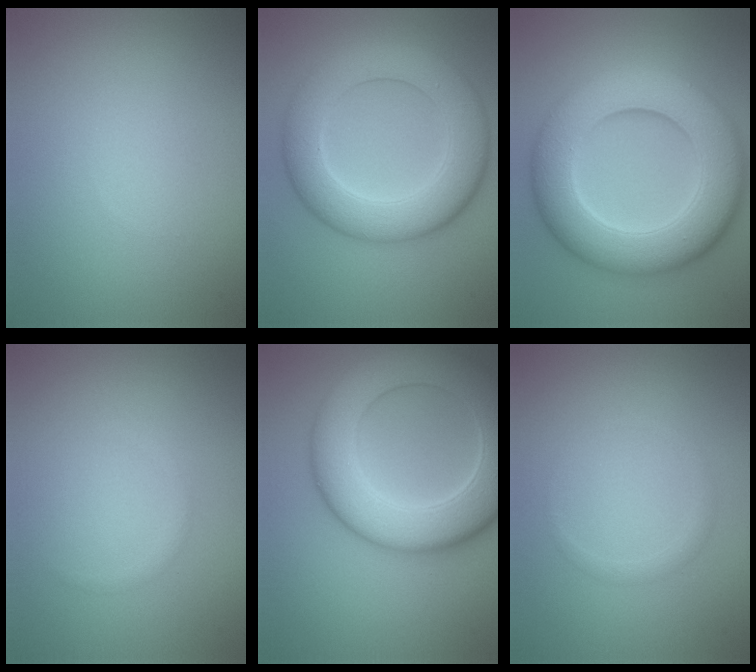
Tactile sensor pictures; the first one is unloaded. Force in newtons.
{"total": 8.4, "press": 8.4, "slide": 0.3}
{"total": 11.6, "press": 11.6, "slide": 0.4}
{"total": 0.6, "press": 0.6, "slide": 0.0}
{"total": 10.6, "press": 10.6, "slide": 0.1}
{"total": 0.9, "press": 0.9, "slide": 0.1}